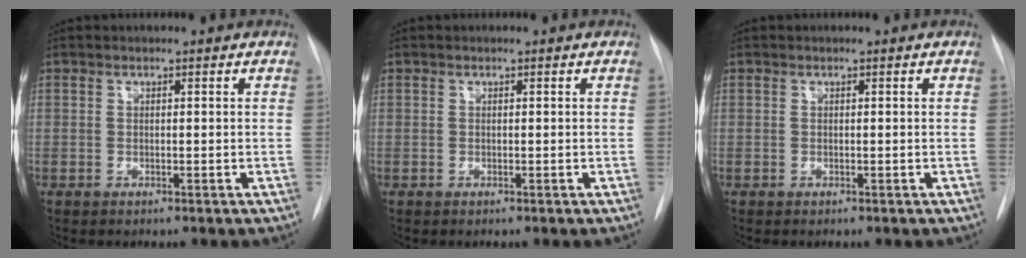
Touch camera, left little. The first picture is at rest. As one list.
[{"total": 0.0}, {"total": 0.0}]